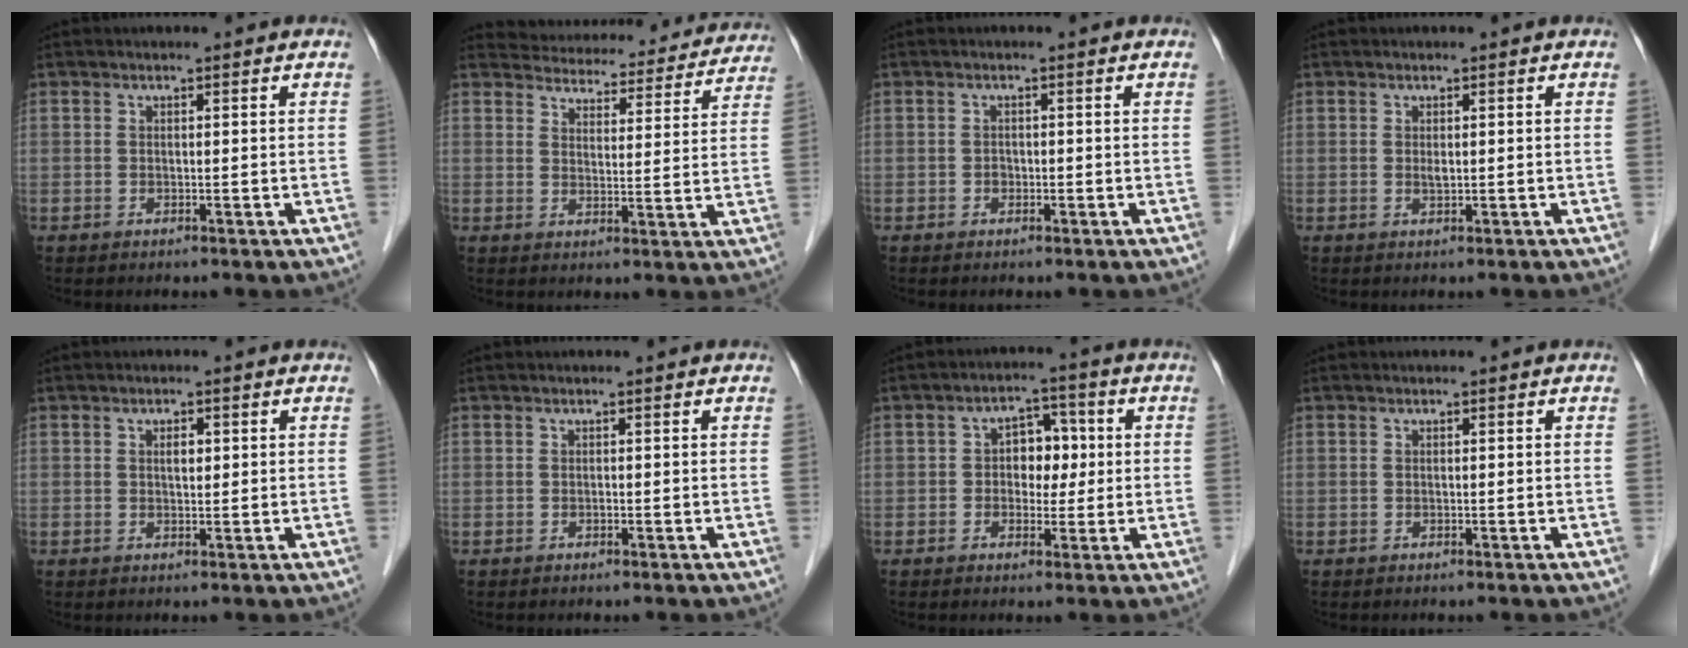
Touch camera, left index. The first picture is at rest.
{"total": 20.0, "force": [18.9, 5.5, 3.7], "torque": [-0.038, -0.010, 0.219]}
{"total": 1.4, "force": [-0.5, 1.1, 0.6], "torque": [-0.006, 0.005, -0.008]}
{"total": 0.8, "force": [0.0, 0.3, 0.7], "torque": [-0.013, -0.001, 0.002]}
{"total": 1.6, "force": [0.4, 0.7, 1.4], "torque": [-0.024, 0.001, 0.008]}
{"total": 0.0}
{"total": 5.4, "force": [0.3, 3.7, 3.9], "torque": [-0.061, 0.023, 0.004]}
{"total": 0.0}